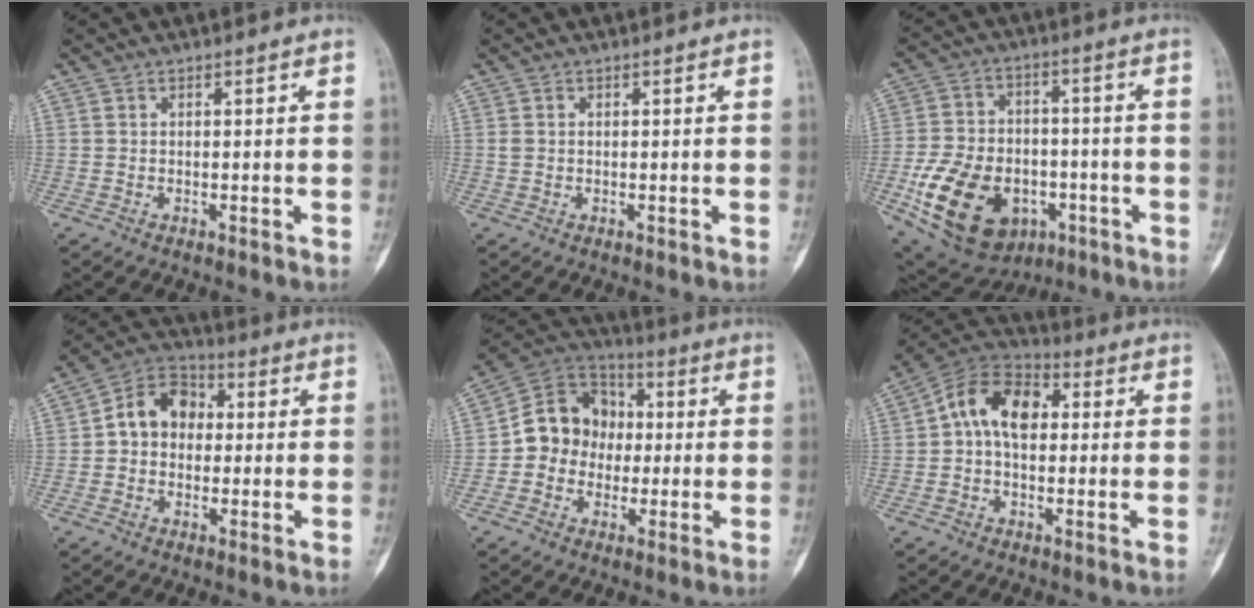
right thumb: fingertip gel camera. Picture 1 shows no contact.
{"total": 0.7, "force": [0.1, 0.6, 0.4], "torque": [-0.007, 0.003, 0.003]}
{"total": 19.9, "force": [-6.9, 13.7, 12.7], "torque": [-0.215, 0.022, -0.099]}
{"total": 9.7, "force": [0.7, 7.6, 6.0], "torque": [-0.075, 0.029, -0.003]}
{"total": 12.5, "force": [-0.5, 11.0, 5.9], "torque": [-0.061, 0.032, -0.021]}
{"total": 11.9, "force": [1.4, 7.8, 8.9], "torque": [-0.138, 0.030, 0.009]}